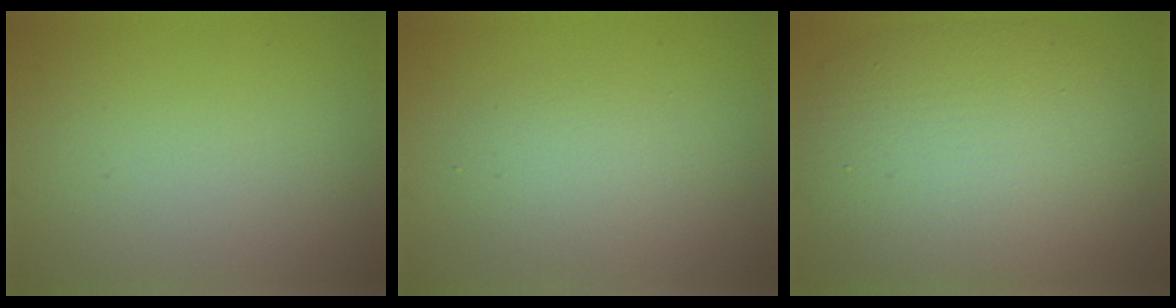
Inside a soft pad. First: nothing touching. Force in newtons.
{"total": 2.5, "press": 2.5, "slide": 0.2}
{"total": 10.8, "press": 10.8, "slide": 0.9}